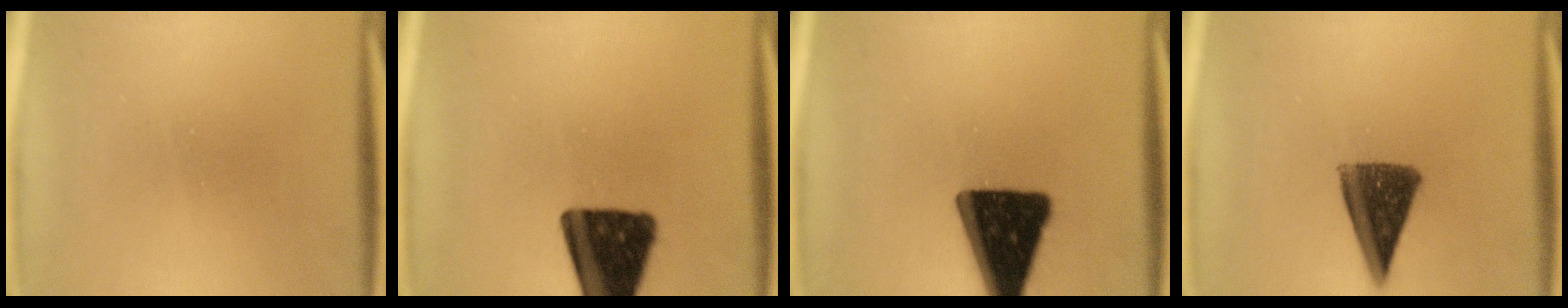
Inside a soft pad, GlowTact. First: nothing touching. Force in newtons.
{"total": 17.7}
{"total": 18.4}
{"total": 10.4}